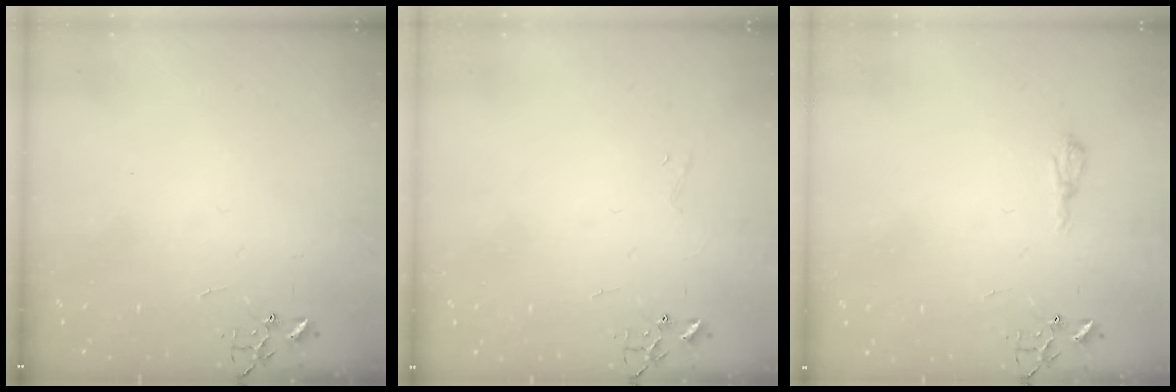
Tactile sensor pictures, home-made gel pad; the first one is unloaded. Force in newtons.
{"total": 3.4, "press": 3.4, "slide": 0.3}
{"total": 7.2, "press": 7.1, "slide": 0.6}